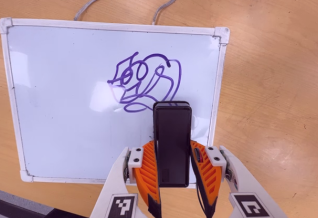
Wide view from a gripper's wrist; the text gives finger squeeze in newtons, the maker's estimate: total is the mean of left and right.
{"total": 3.8, "left": 2.5, "right": 5.1}